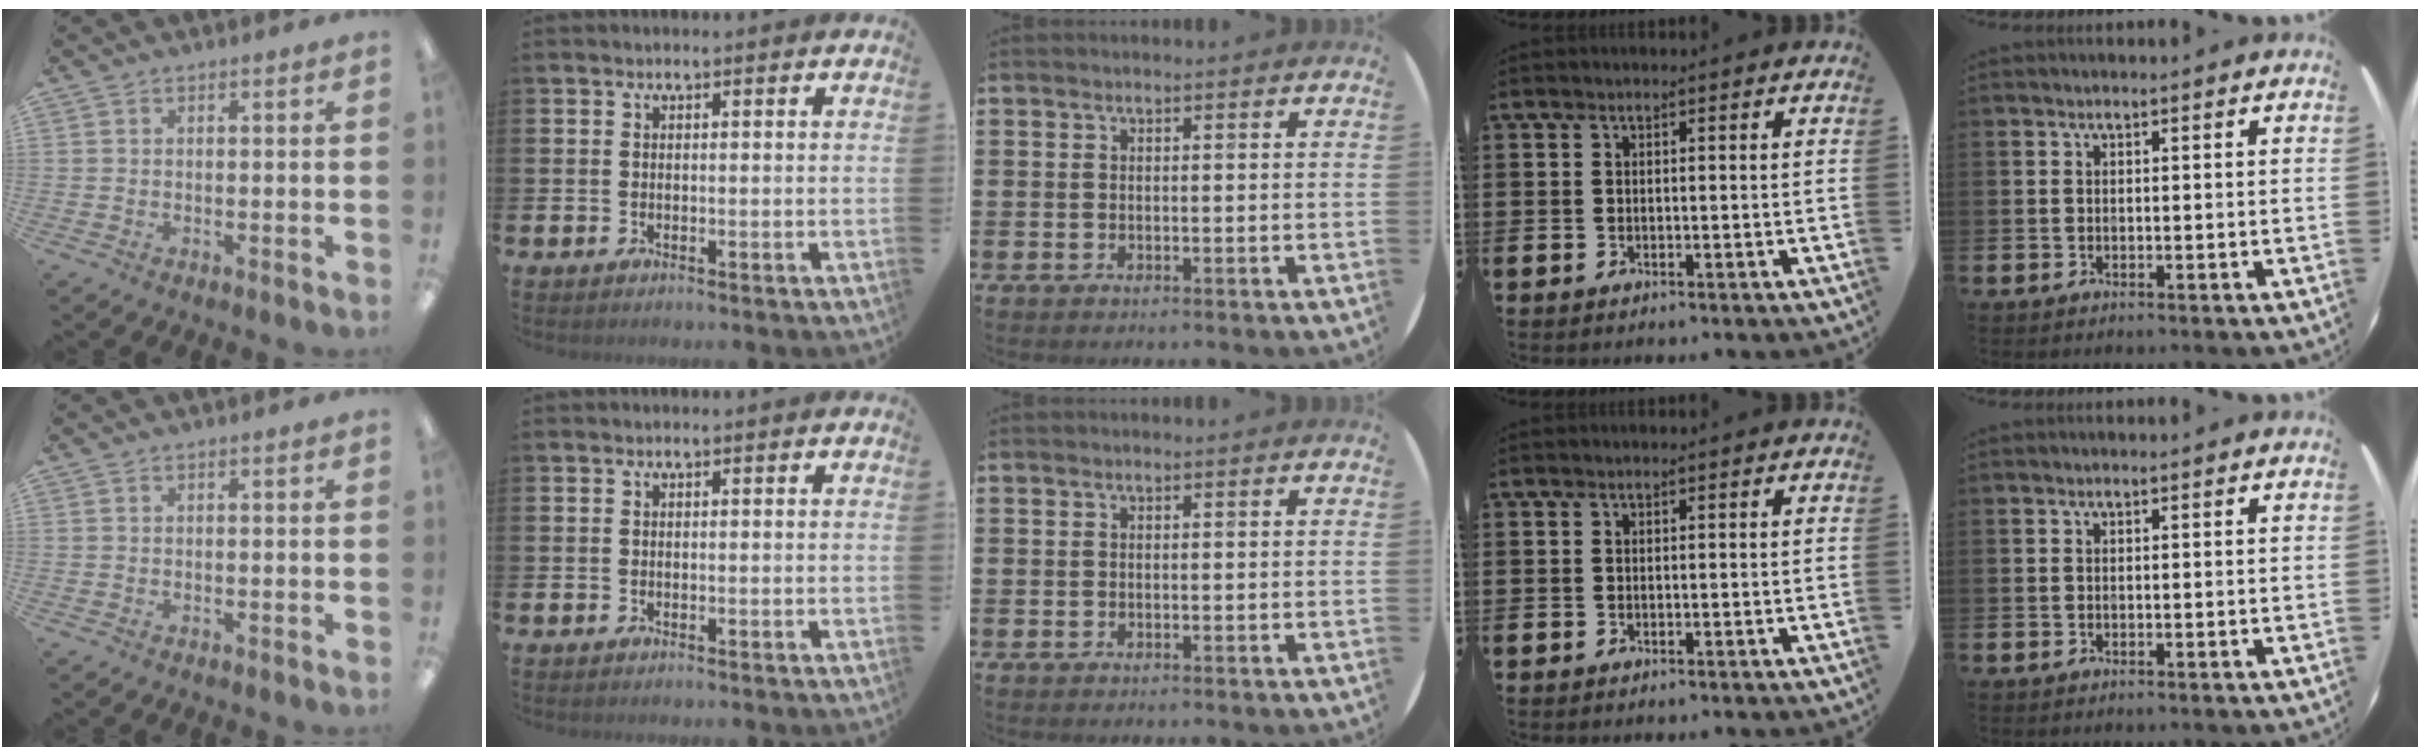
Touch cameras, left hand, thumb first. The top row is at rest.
{}